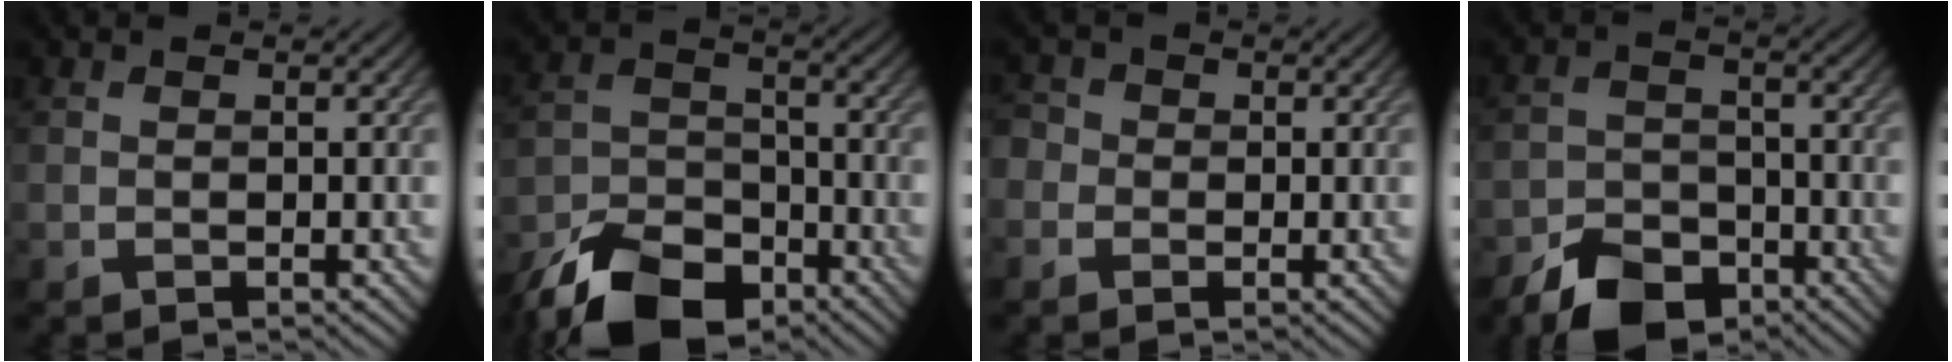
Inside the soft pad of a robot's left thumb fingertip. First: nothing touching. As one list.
[{"total": 11.4, "force": [-8.6, 5.3, 5.3], "torque": [-0.114, -0.016, -0.159]}, {"total": 2.7, "force": [-0.4, 2.6, 0.5], "torque": [-0.013, 0.010, -0.025]}, {"total": 7.0, "force": [-5.2, 3.8, 2.9], "torque": [-0.053, -0.008, -0.101]}]